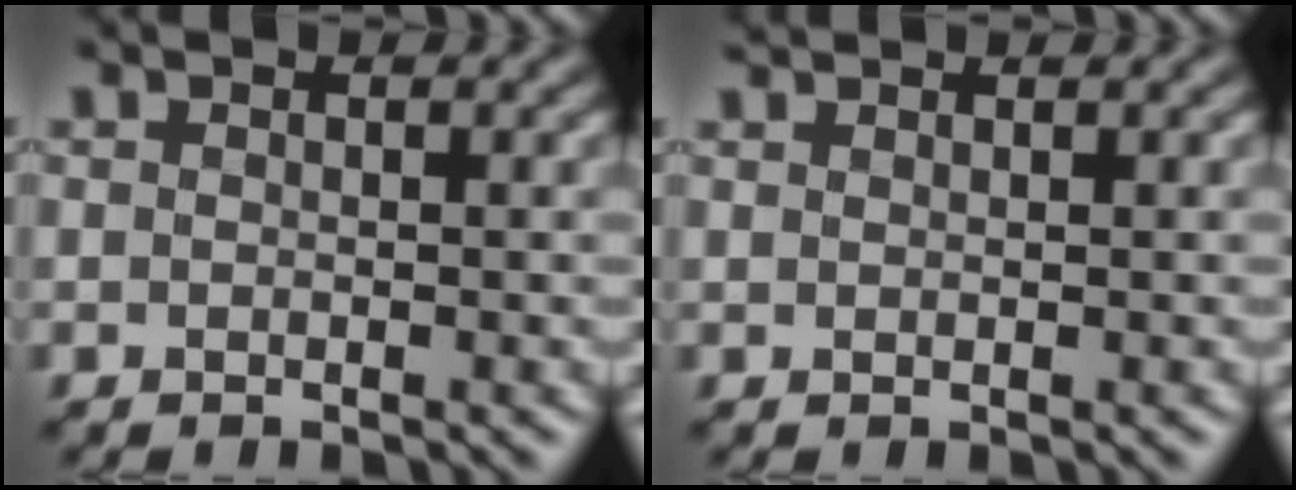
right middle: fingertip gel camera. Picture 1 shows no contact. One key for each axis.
{"total": 1.6, "fx": 1.5, "fy": 0.2, "fz": 0.3, "tx": -0.005, "ty": 0.004, "tz": 0.015}